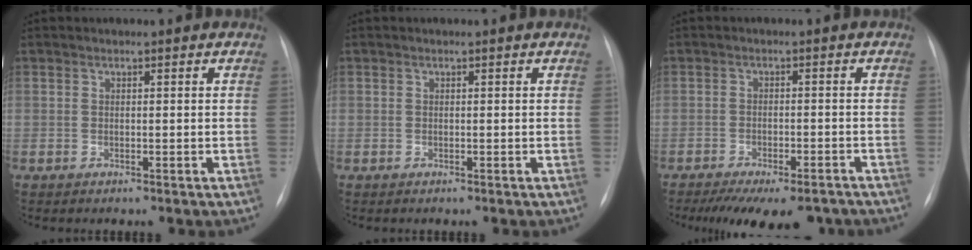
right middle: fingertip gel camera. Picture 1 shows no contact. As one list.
[{"total": 0.0}, {"total": 13.5, "force": [-10.8, 4.8, 6.6], "torque": [-0.106, -0.008, -0.142]}]